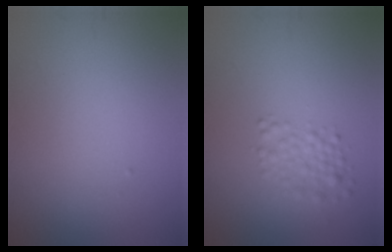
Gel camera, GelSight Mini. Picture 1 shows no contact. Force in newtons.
{"total": 2.2, "press": 2.2, "slide": 0.1}